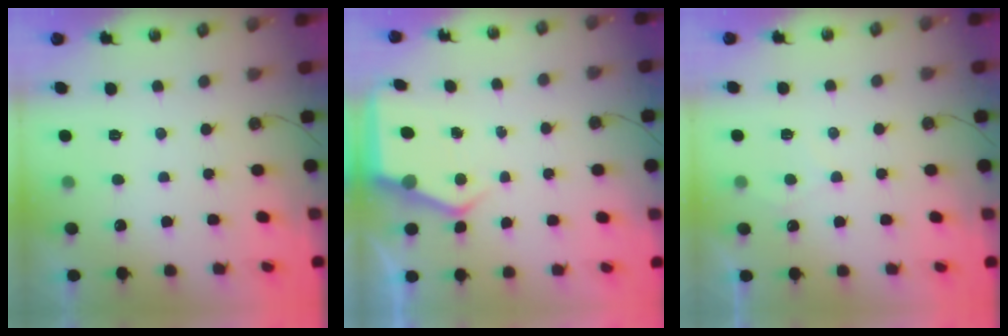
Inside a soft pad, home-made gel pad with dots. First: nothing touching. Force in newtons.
{"total": 4.5, "press": 4.5, "slide": 0.7}
{"total": 4.8, "press": 4.8, "slide": 0.6}